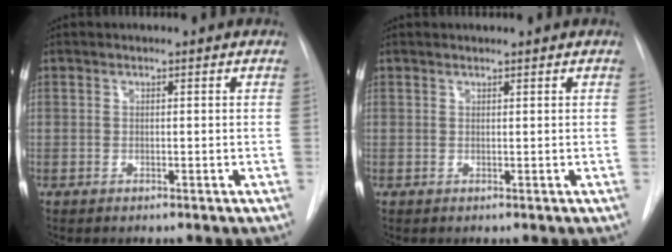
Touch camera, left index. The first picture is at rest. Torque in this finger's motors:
{"motor_torque": [-0.21, 0.00, -0.27, 0.01]}